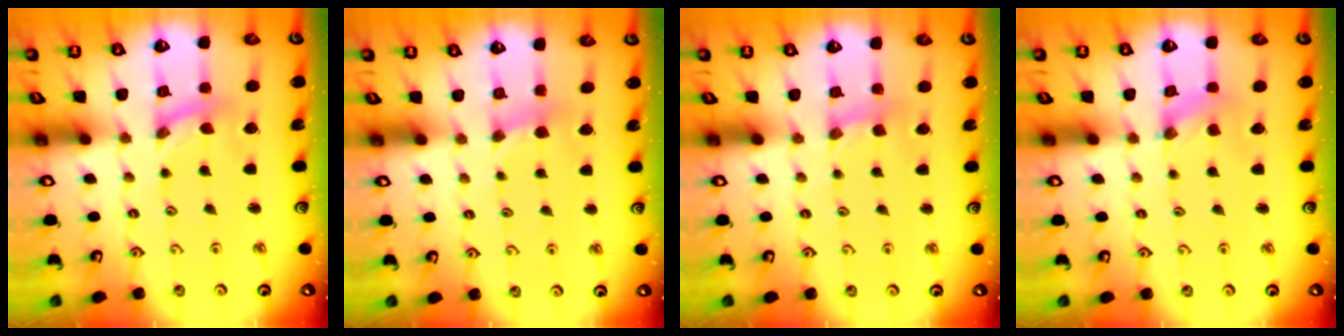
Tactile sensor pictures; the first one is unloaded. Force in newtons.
{"total": 2.3, "press": 2.3, "slide": 0.4}
{"total": 2.7, "press": 2.7, "slide": 0.3}
{"total": 0.0}